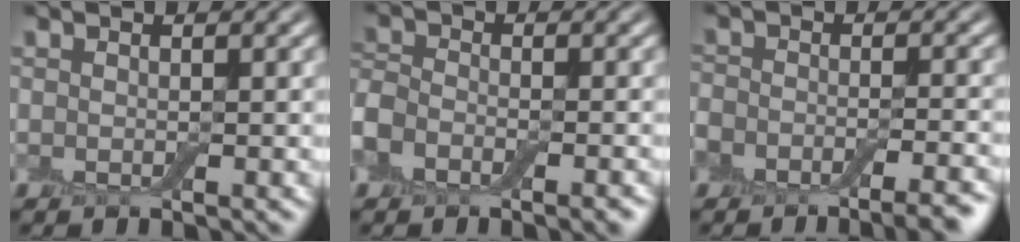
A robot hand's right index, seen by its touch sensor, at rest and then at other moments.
{"total": 4.6, "force": [-2.7, 2.8, 2.5], "torque": [-0.038, 0.005, -0.056]}
{"total": 8.0, "force": [-6.4, 3.3, 3.6], "torque": [-0.040, -0.002, -0.091]}